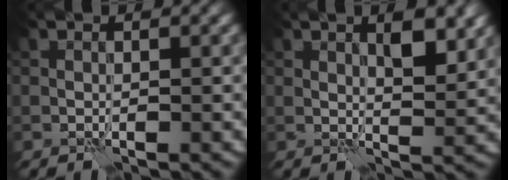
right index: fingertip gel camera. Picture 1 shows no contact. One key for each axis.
{"total": 3.0, "fx": 1.6, "fy": 1.0, "fz": 2.3, "tx": -0.035, "ty": -0.002, "tz": 0.027}